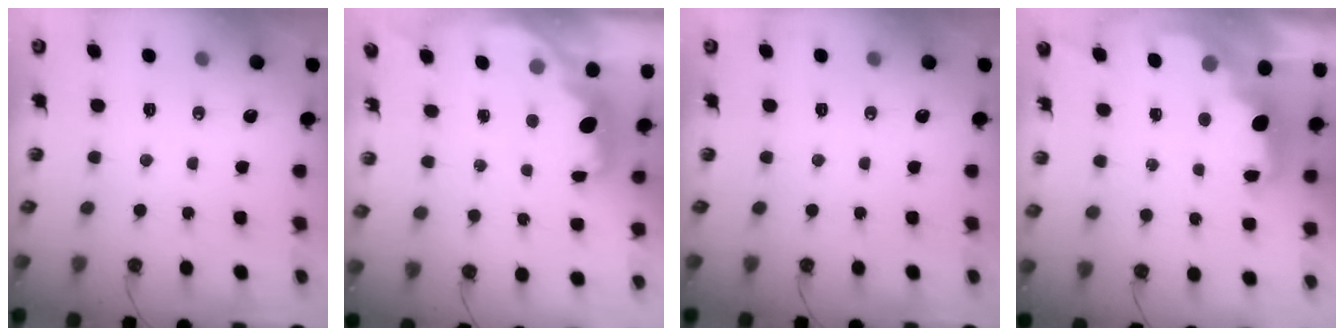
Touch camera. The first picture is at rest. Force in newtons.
{"total": 2.2, "press": 2.1, "slide": 0.7}
{"total": 0.0}
{"total": 2.9, "press": 2.8, "slide": 0.9}